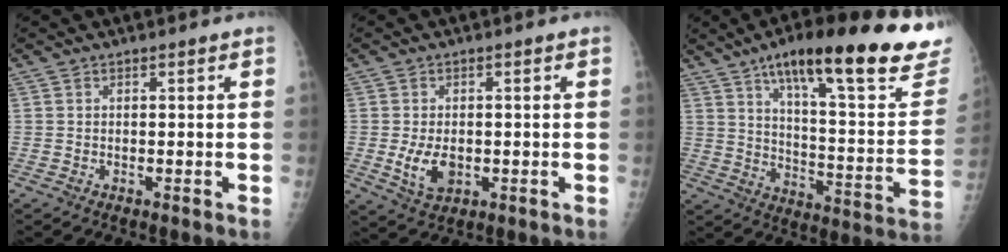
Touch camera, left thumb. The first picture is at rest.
{"total": 6.1, "force": [-1.0, 3.9, 4.6], "torque": [-0.076, -0.008, -0.011]}
{"total": 29.9, "force": [19.7, 6.9, 21.4], "torque": [-0.278, -0.060, 0.280]}